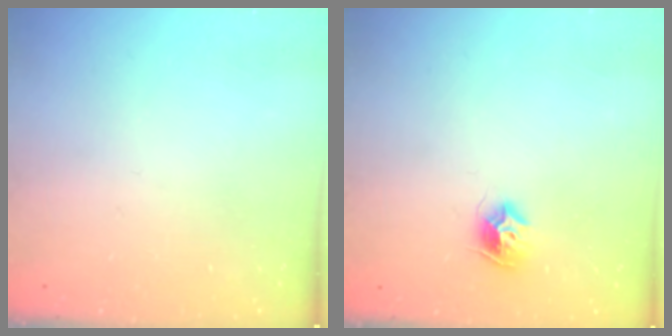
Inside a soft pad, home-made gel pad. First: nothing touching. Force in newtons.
{"total": 8.0, "press": 7.9, "slide": 0.5}